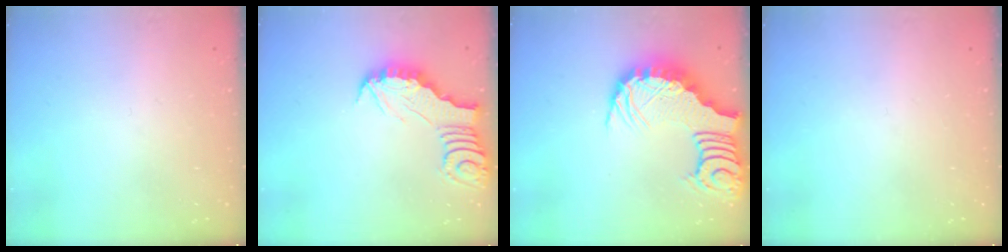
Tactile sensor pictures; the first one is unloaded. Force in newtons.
{"total": 3.3, "press": 3.3, "slide": 0.3}
{"total": 6.4, "press": 6.3, "slide": 0.7}
{"total": 0.0}